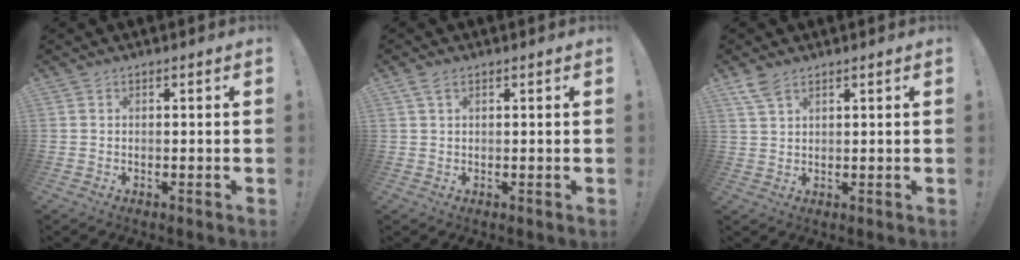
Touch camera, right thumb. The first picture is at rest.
{"total": 2.5, "force": [1.3, 1.2, 1.8], "torque": [-0.036, 0.003, 0.024]}
{"total": 4.6, "force": [3.2, 1.9, 2.6], "torque": [-0.055, -0.009, 0.063]}